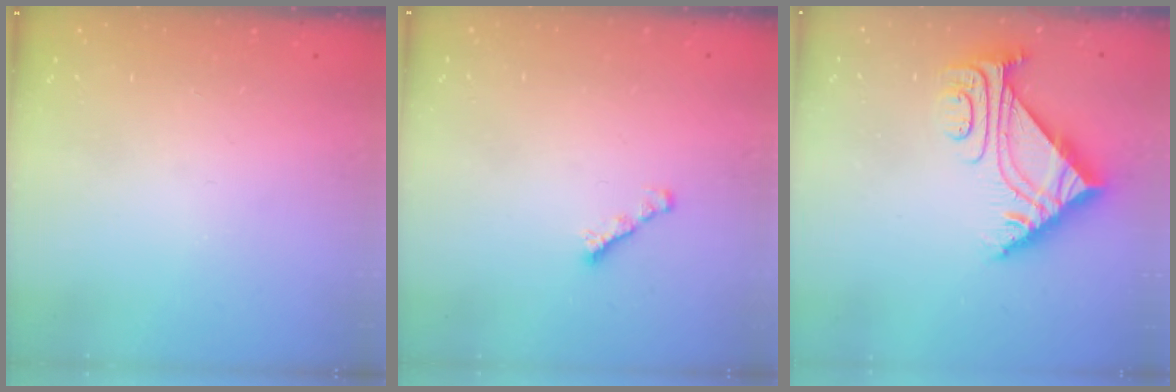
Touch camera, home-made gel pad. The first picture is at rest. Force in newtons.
{"total": 1.6, "press": 1.5, "slide": 0.5}
{"total": 8.3, "press": 8.3, "slide": 0.7}